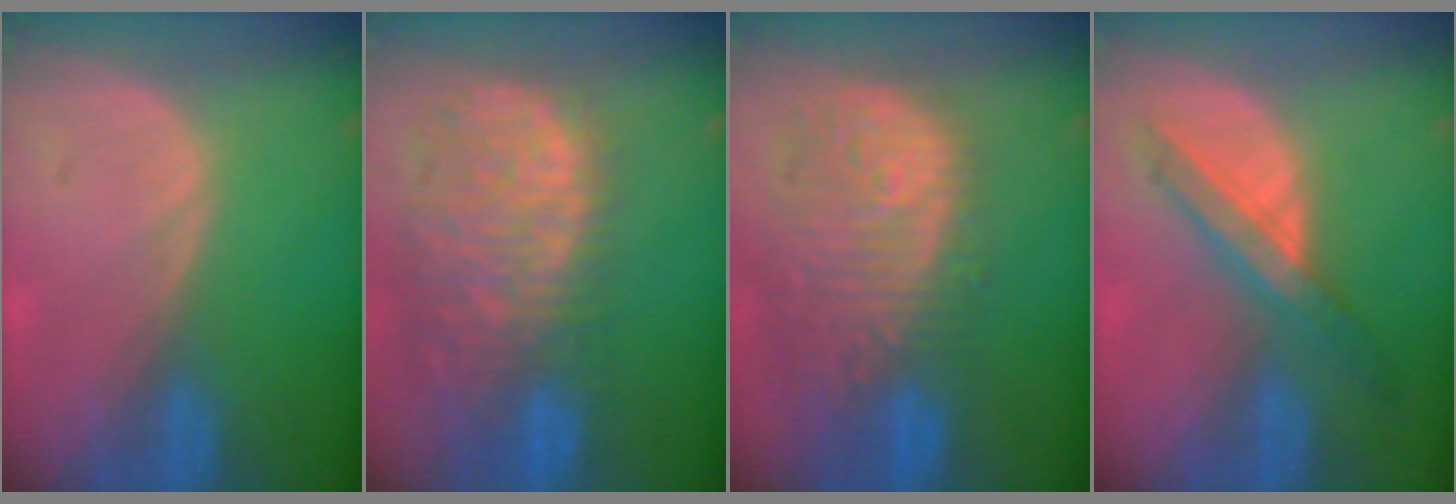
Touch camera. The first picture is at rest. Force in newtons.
{"total": 13.5, "press": 11.1, "slide": 7.6}
{"total": 12.7, "press": 11.0, "slide": 6.3}
{"total": 6.1, "press": 6.0, "slide": 1.0}